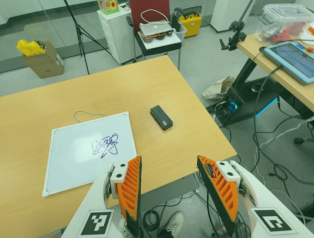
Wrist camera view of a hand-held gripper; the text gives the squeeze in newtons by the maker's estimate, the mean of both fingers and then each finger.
{"total": 0.0}